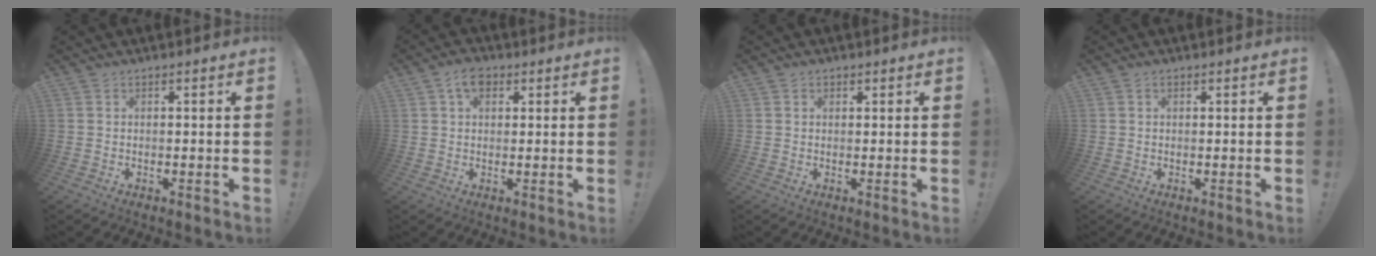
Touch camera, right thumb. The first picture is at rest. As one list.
[{"total": 6.0, "force": [2.7, 3.8, 3.7], "torque": [-0.055, -0.002, 0.050]}, {"total": 1.0, "force": [0.6, 0.8, 0.2], "torque": [0.001, -0.001, 0.010]}, {"total": 0.6, "force": [0.3, 0.5, 0.2], "torque": [-0.005, 0.001, 0.007]}]